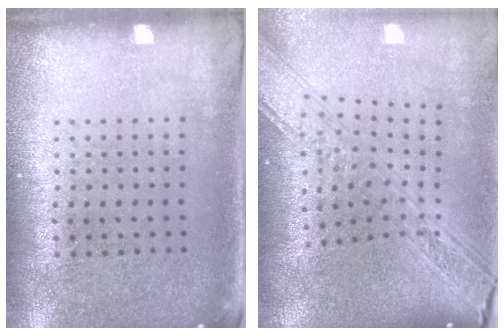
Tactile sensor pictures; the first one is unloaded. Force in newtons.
{"total": 3.3, "press": 2.5, "slide": 2.2}